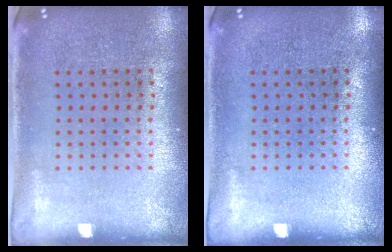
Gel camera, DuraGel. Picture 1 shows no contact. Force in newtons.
{"total": 0.0}